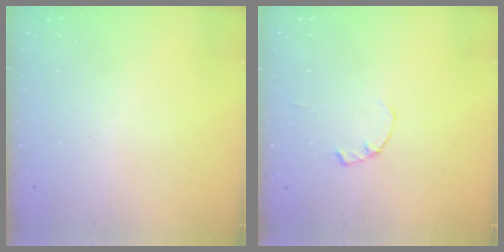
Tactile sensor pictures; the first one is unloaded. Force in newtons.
{"total": 0.0}